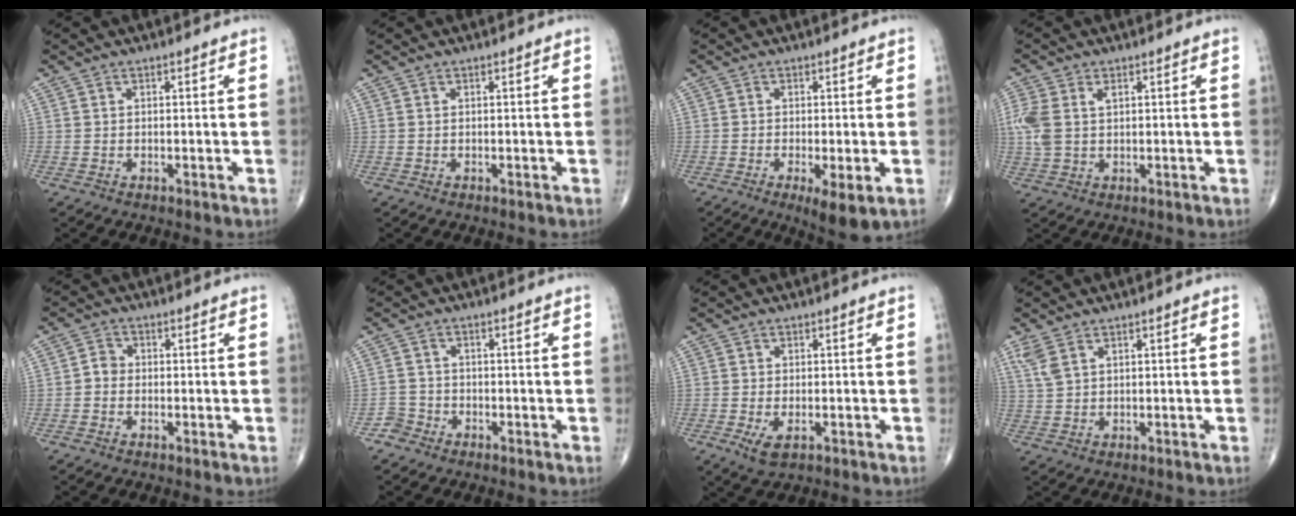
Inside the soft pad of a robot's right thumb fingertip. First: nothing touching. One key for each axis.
{"total": 0.0}
{"total": 5.8, "fx": -2.0, "fy": 1.4, "fz": 5.2, "tx": -0.087, "ty": -0.018, "tz": -0.031}
{"total": 6.8, "fx": 1.4, "fy": 4.3, "fz": 5.2, "tx": -0.140, "ty": 0.015, "tz": 0.033}
{"total": 2.2, "fx": -0.5, "fy": 1.9, "fz": 1.1, "tx": -0.009, "ty": 0.006, "tz": -0.018}
{"total": 2.4, "fx": -1.6, "fy": 1.7, "fz": -0.3, "tx": 0.011, "ty": 0.009, "tz": -0.038}
{"total": 3.2, "fx": -1.1, "fy": 1.5, "fz": 2.6, "tx": -0.051, "ty": -0.008, "tz": -0.016}
{"total": 3.2, "fx": 1.9, "fy": 1.5, "fz": 2.2, "tx": -0.056, "ty": 0.005, "tz": 0.050}